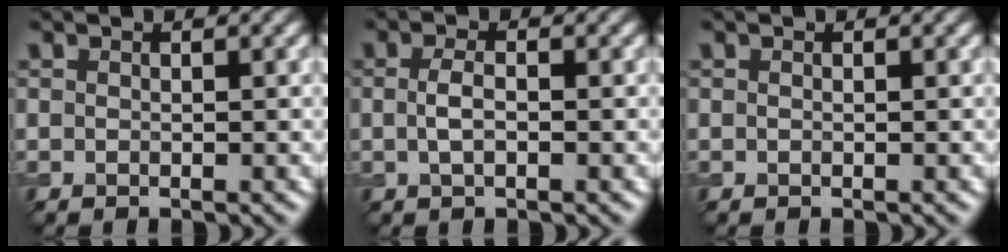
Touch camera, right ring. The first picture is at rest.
{"total": 1.8, "force": [-0.1, 0.8, 1.7], "torque": [-0.036, 0.000, -0.005]}
{"total": 0.0}